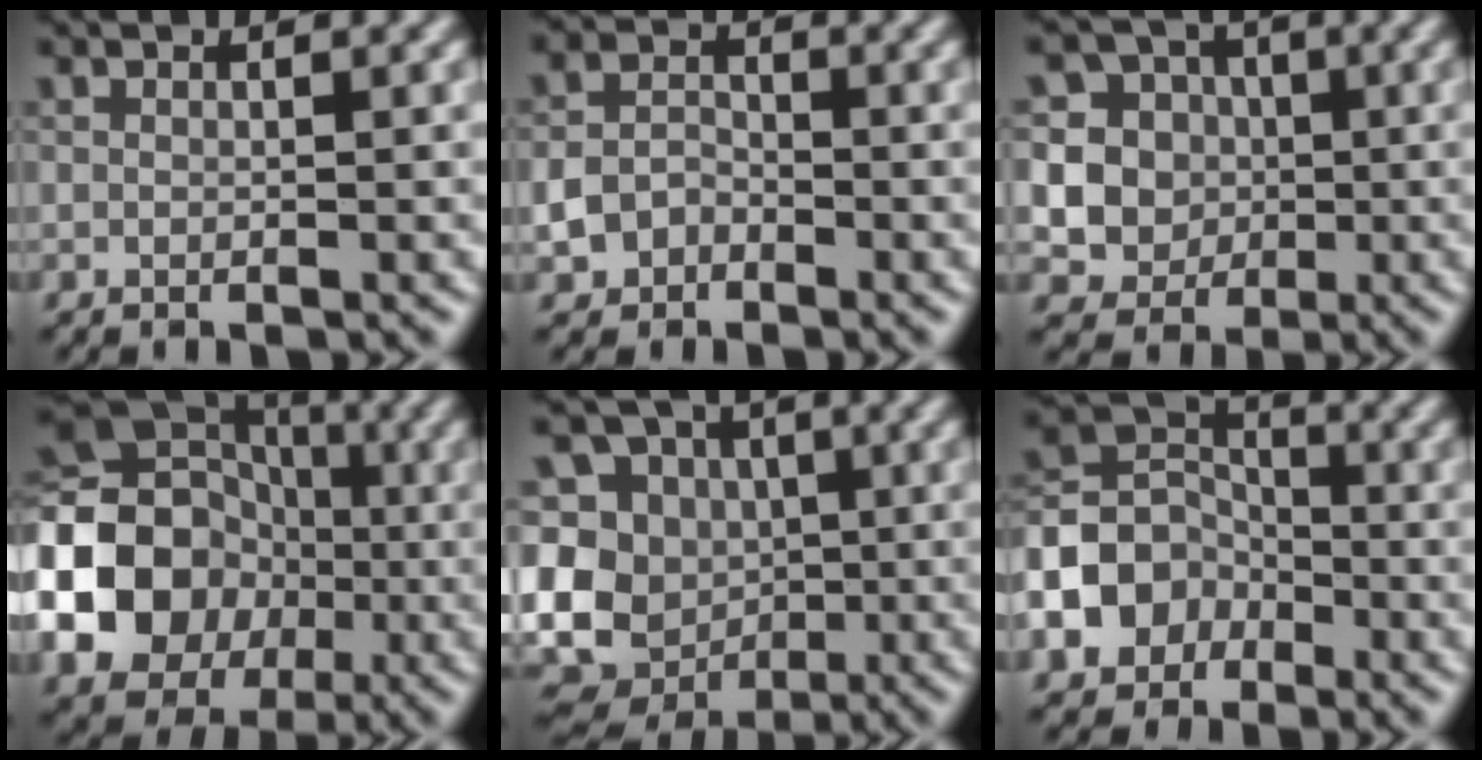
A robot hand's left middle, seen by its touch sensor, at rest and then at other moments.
{"total": 2.6, "force": [-1.2, 2.0, 1.1], "torque": [-0.020, 0.003, -0.027]}
{"total": 8.8, "force": [0.9, 8.4, 2.5], "torque": [-0.068, 0.022, 0.017]}
{"total": 15.8, "force": [-3.1, 13.5, 7.7], "torque": [-0.175, -0.007, -0.086]}
{"total": 15.6, "force": [-2.9, 14.2, 5.8], "torque": [-0.139, 0.001, -0.063]}
{"total": 6.4, "force": [-3.0, 5.0, 2.7], "torque": [-0.046, 0.009, -0.071]}